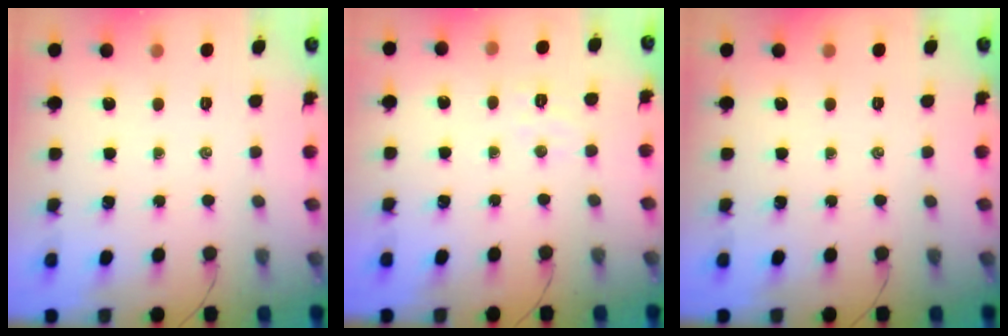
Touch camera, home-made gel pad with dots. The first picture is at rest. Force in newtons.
{"total": 4.6, "press": 4.5, "slide": 1.0}
{"total": 0.0}